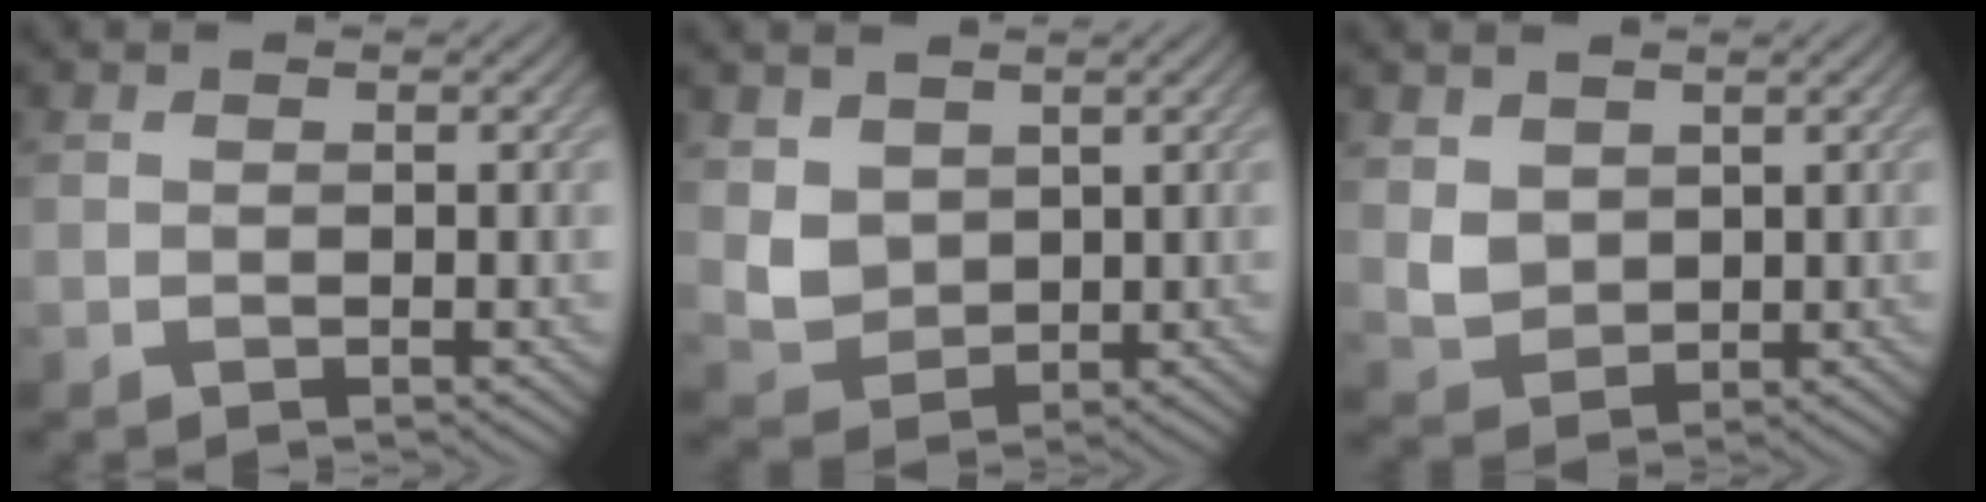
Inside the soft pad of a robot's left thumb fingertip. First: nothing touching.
{"total": 4.0, "force": [1.9, 3.1, 1.7], "torque": [-0.056, -0.011, 0.037]}
{"total": 3.3, "force": [1.7, 2.4, 1.4], "torque": [-0.043, -0.007, 0.036]}